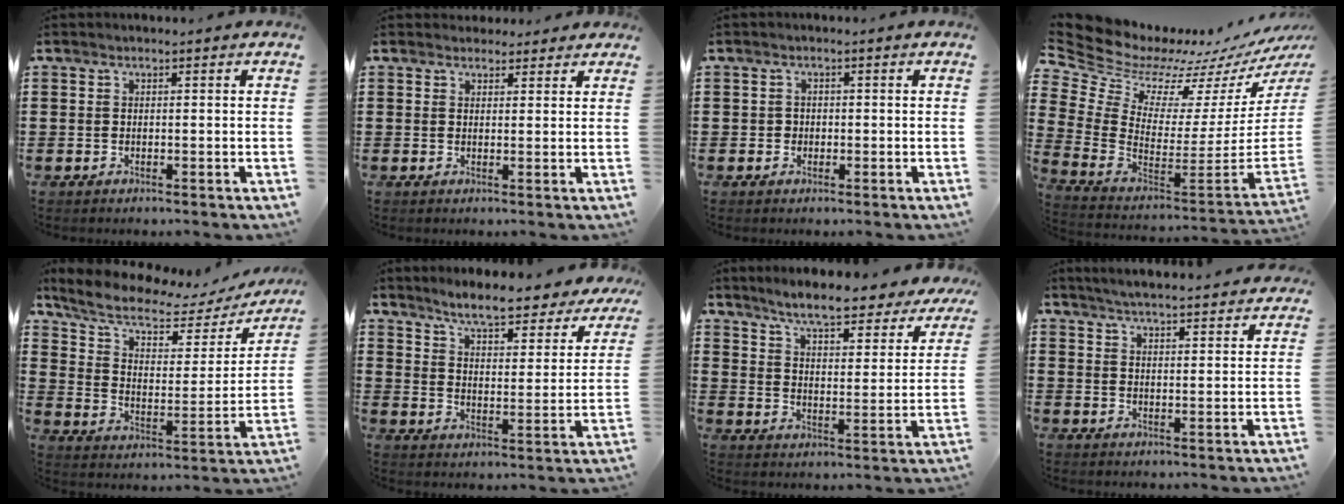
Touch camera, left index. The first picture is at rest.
{"total": 2.2, "force": [2.0, 0.9, 0.2], "torque": [0.000, -0.001, 0.036]}
{"total": 1.1, "force": [-0.2, 1.1, 0.2], "torque": [-0.009, 0.004, -0.006]}
{"total": 6.0, "force": [5.0, 3.0, 1.3], "torque": [-0.077, -0.061, 0.083]}
{"total": 8.0, "force": [5.8, 2.8, 4.8], "torque": [-0.116, -0.028, 0.099]}
{"total": 6.4, "force": [5.9, 0.0, 2.6], "torque": [-0.074, -0.039, 0.100]}
{"total": 6.6, "force": [5.9, 0.0, 2.9], "torque": [-0.082, -0.038, 0.099]}
{"total": 4.5, "force": [4.4, -0.6, 0.6], "torque": [-0.029, -0.029, 0.076]}